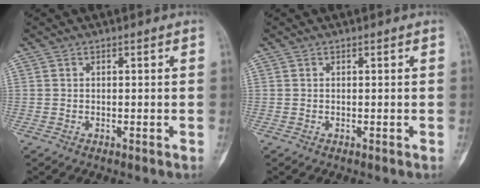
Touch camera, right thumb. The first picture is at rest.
{"total": 0.0}